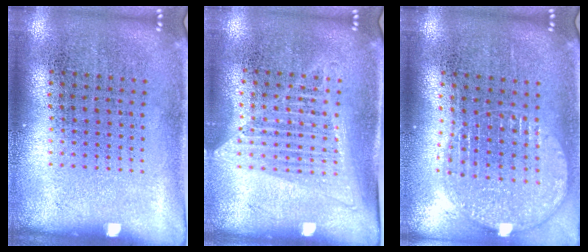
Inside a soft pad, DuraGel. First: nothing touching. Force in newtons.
{"total": 1.3, "press": 1.2, "slide": 0.5}
{"total": 1.5, "press": 1.4, "slide": 0.6}